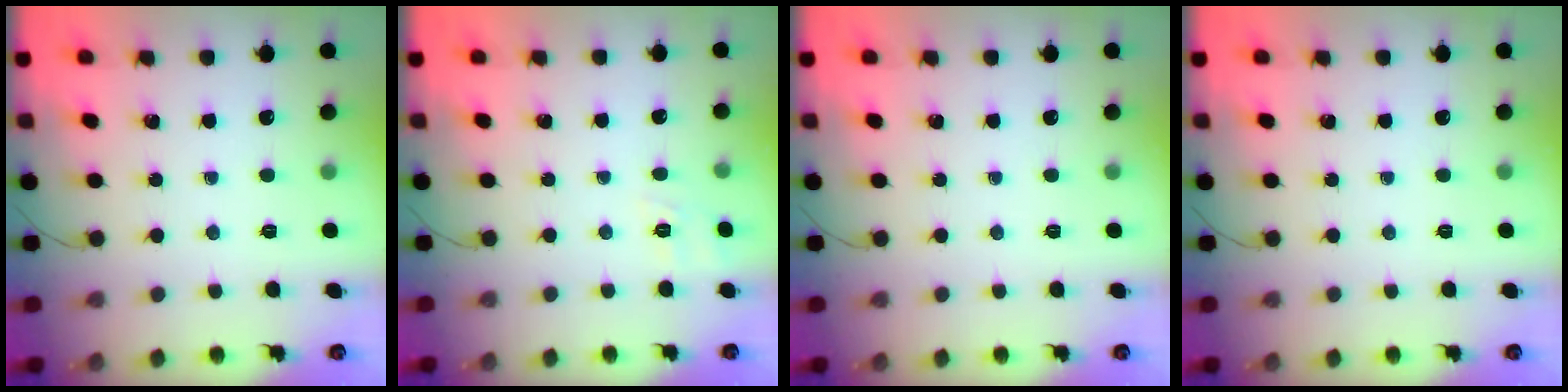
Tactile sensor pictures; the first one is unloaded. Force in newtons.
{"total": 8.1, "press": 7.9, "slide": 1.9}
{"total": 0.0}
{"total": 0.0}